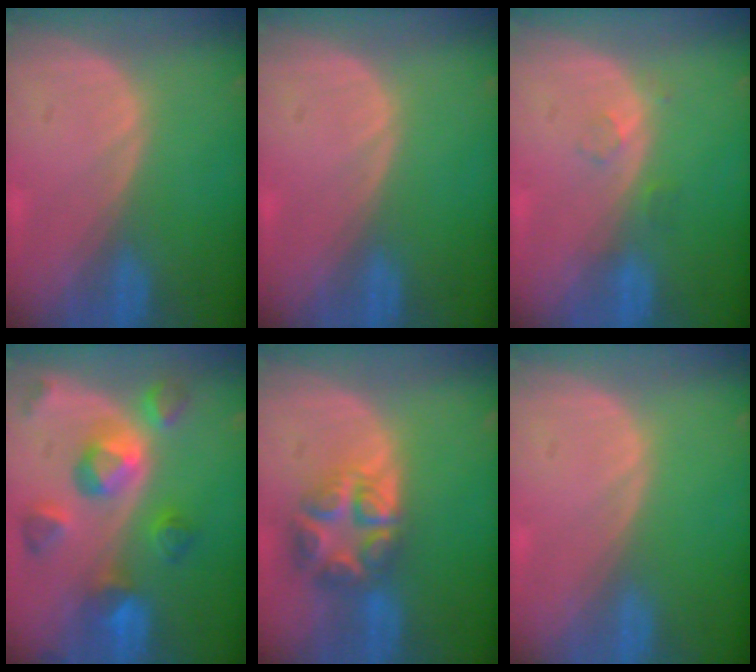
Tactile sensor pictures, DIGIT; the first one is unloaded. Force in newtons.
{"total": 0.0}
{"total": 1.7, "press": 1.7, "slide": 0.2}
{"total": 9.5, "press": 8.6, "slide": 4.1}
{"total": 8.0, "press": 6.9, "slide": 4.0}
{"total": 0.0}